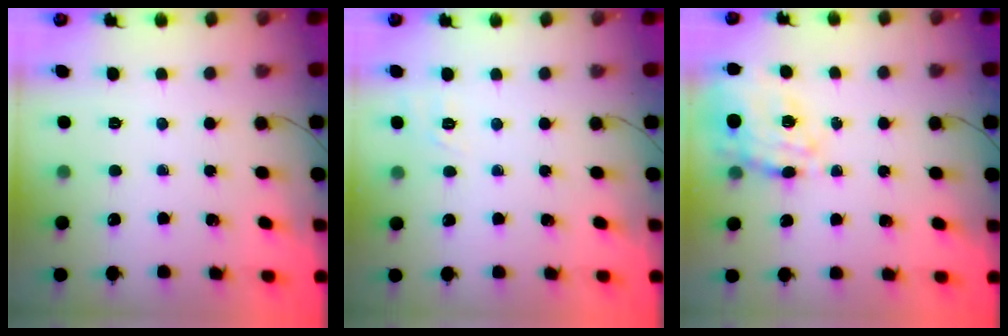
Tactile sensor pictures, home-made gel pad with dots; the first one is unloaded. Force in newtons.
{"total": 1.9, "press": 0.0, "slide": 1.9}
{"total": 15.7, "press": 15.4, "slide": 3.1}